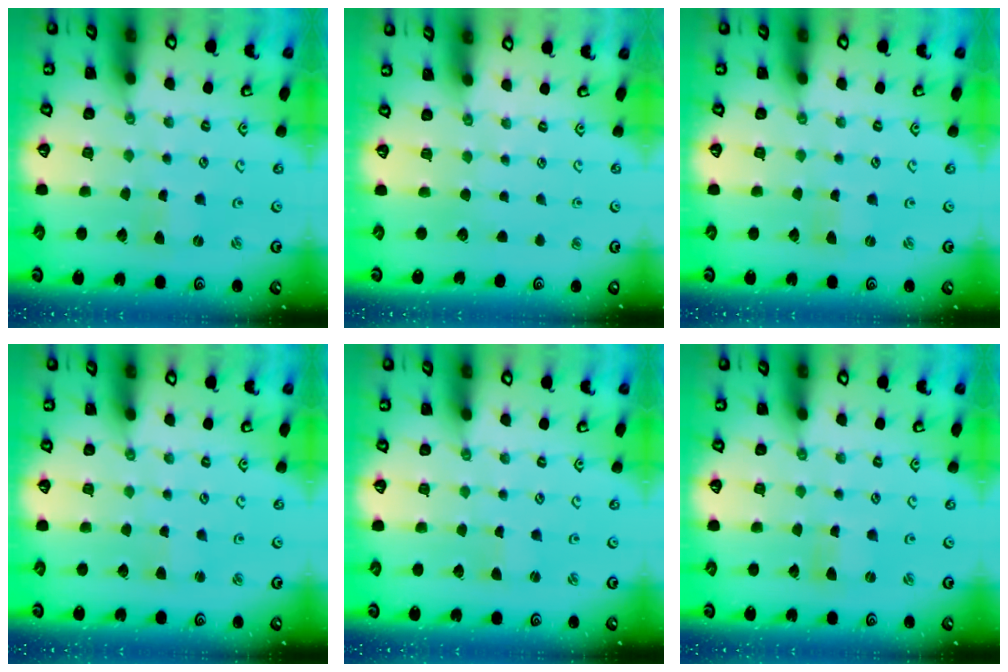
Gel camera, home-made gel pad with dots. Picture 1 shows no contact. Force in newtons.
{"total": 0.0}
{"total": 0.0}
{"total": 2.2, "press": 2.2, "slide": 0.3}
{"total": 0.0}
{"total": 0.0}